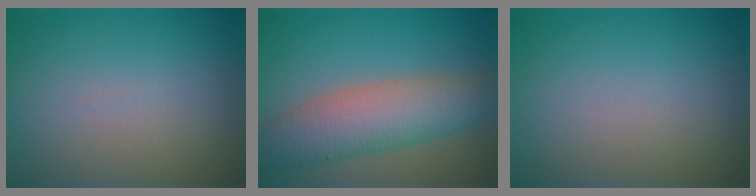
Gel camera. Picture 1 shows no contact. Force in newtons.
{"total": 7.0, "press": 7.0, "slide": 0.2}
{"total": 0.0}